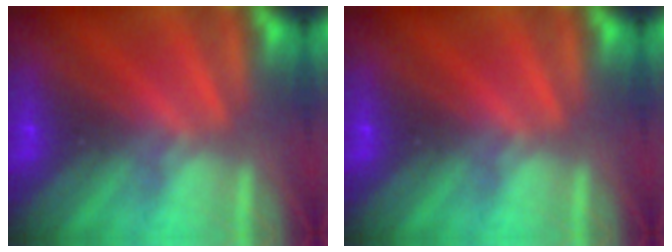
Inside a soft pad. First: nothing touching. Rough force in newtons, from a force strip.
{"total": 0.0}